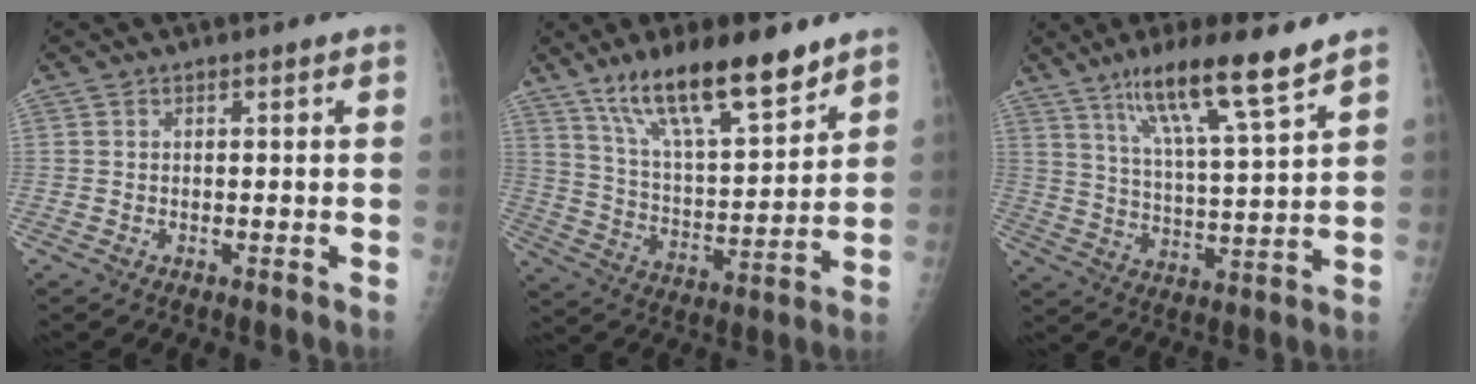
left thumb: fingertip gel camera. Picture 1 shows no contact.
{"total": 18.1, "force": [12.8, 5.1, 11.8], "torque": [-0.172, -0.067, 0.228]}
{"total": 14.3, "force": [9.8, 1.1, 10.4], "torque": [-0.176, -0.048, 0.170]}